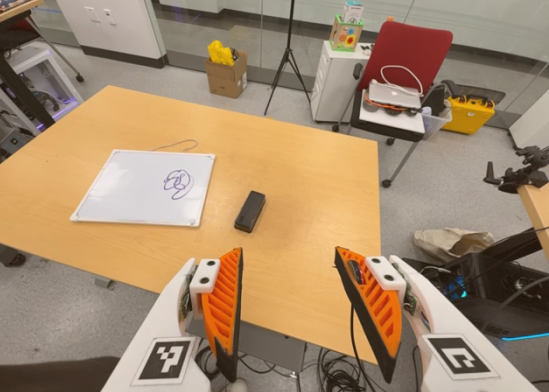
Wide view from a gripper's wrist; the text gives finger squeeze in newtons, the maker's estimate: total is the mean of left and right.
{"total": 0.0}